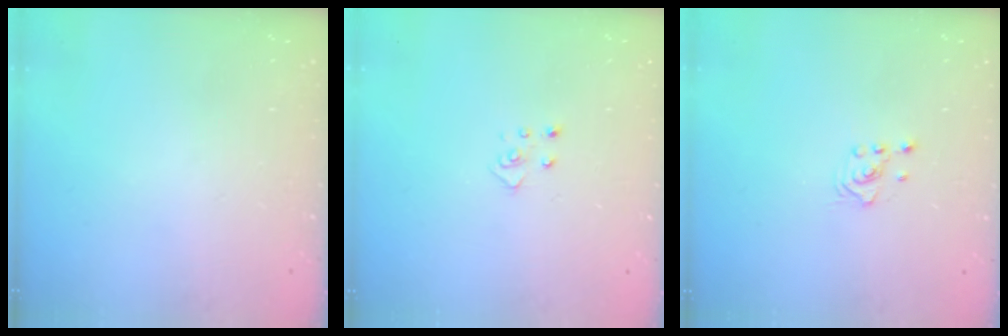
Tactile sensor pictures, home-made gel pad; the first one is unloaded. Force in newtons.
{"total": 3.8, "press": 3.8, "slide": 0.4}
{"total": 1.6, "press": 1.5, "slide": 0.2}